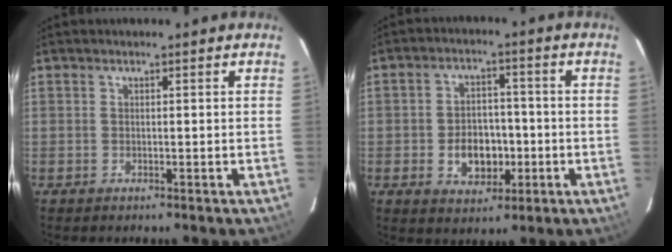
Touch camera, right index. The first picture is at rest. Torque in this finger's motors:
{"motor_torque": [0.26, -0.12, 0.42, 0.03]}